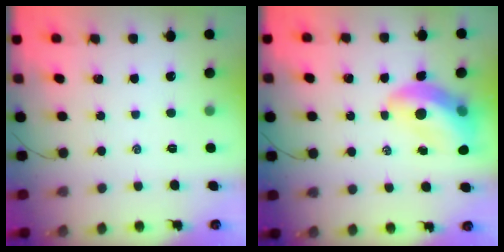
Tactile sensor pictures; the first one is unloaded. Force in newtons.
{"total": 11.8, "press": 11.3, "slide": 3.3}